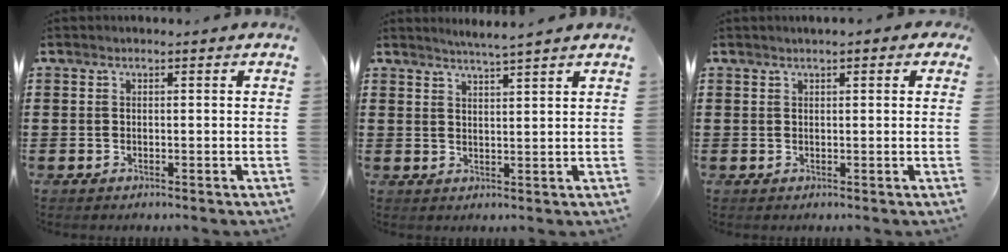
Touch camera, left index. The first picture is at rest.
{"total": 2.7, "force": [2.6, -0.8, 0.4], "torque": [-0.015, -0.010, 0.047]}
{"total": 1.0, "force": [0.4, 0.5, 0.7], "torque": [-0.017, 0.004, 0.005]}